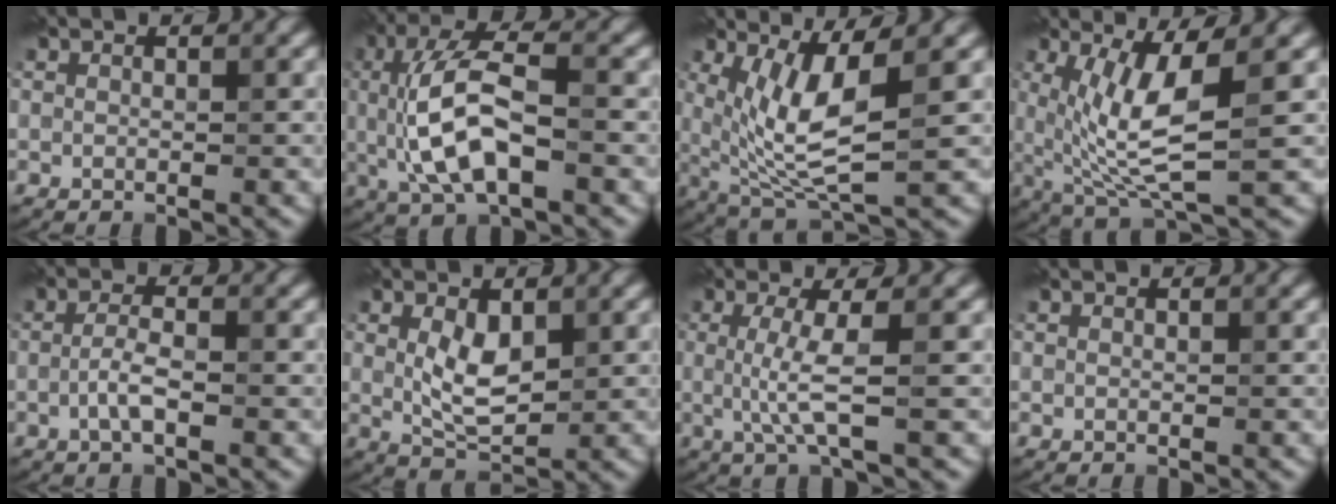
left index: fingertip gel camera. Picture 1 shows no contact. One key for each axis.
{"total": 8.1, "fx": -0.3, "fy": 3.3, "fz": 7.4, "tx": -0.150, "ty": 0.002, "tz": -0.008}
{"total": 6.4, "fx": 0.9, "fy": 1.8, "fz": 6.1, "tx": -0.127, "ty": -0.018, "tz": 0.027}
{"total": 6.6, "fx": 0.6, "fy": 1.6, "fz": 6.4, "tx": -0.131, "ty": -0.013, "tz": 0.018}
{"total": 2.2, "fx": -0.9, "fy": 0.5, "fz": 1.9, "tx": -0.041, "ty": 0.006, "tz": -0.023}
{"total": 3.6, "fx": 0.7, "fy": 1.9, "fz": 3.0, "tx": -0.063, "ty": -0.001, "tz": 0.016}
{"total": 3.3, "fx": -0.1, "fy": 0.4, "fz": 3.3, "tx": -0.070, "ty": -0.004, "tz": -0.003}
{"total": 0.0}